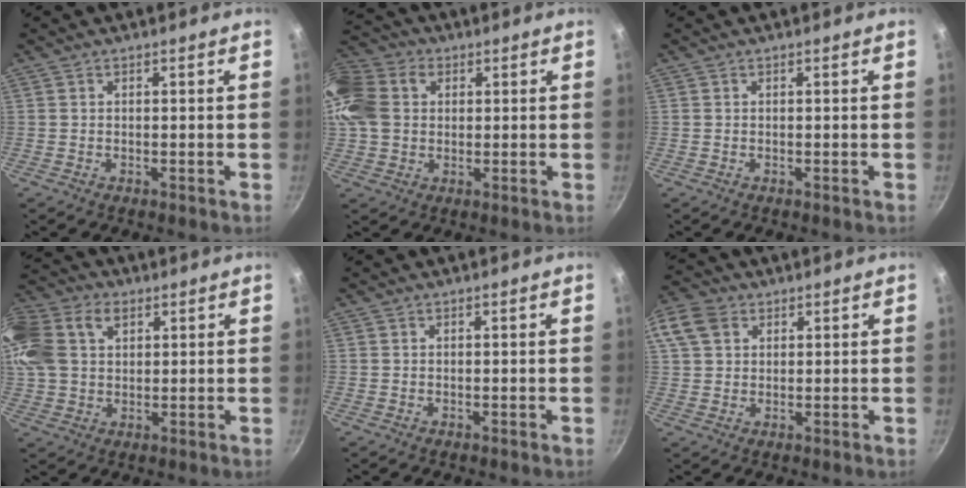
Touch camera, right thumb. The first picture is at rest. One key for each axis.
{"total": 19.8, "fx": 3.9, "fy": 15.7, "fz": 11.4, "tx": -0.271, "ty": 0.039, "tz": 0.062}
{"total": 0.0}
{"total": 22.4, "fx": 7.5, "fy": 16.0, "fz": 13.6, "tx": -0.344, "ty": 0.050, "tz": 0.134}
{"total": 0.0}
{"total": 8.8, "fx": 3.5, "fy": 6.6, "fz": 4.8, "tx": -0.092, "ty": 0.008, "tz": 0.059}